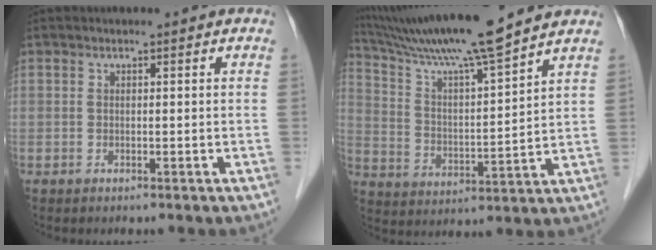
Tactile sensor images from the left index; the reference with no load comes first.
{"total": 16.0, "force": [13.9, -0.9, 7.9], "torque": [-0.148, 0.009, 0.237]}